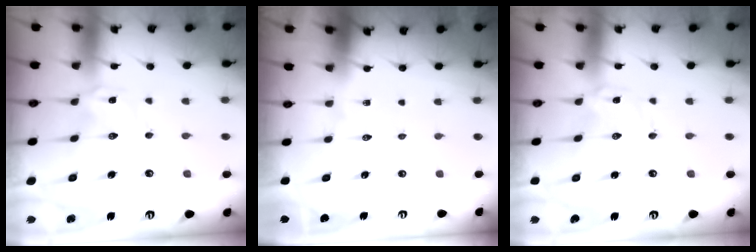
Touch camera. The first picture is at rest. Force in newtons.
{"total": 0.0}
{"total": 0.0}